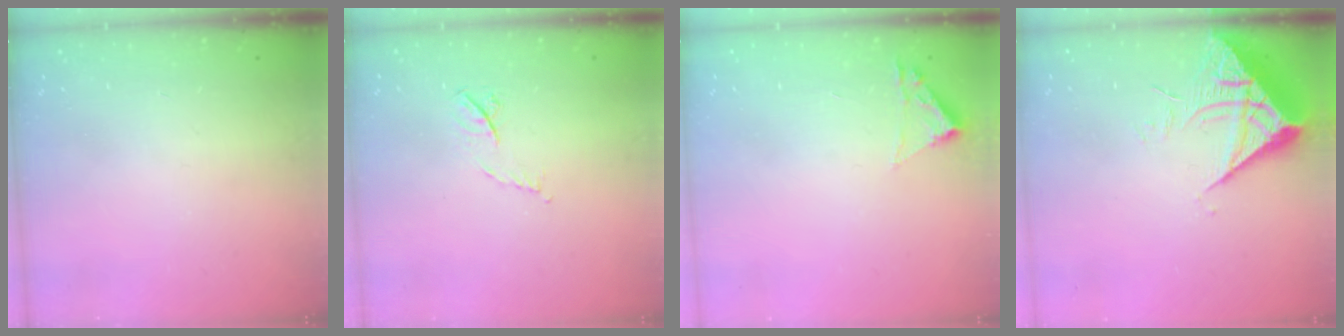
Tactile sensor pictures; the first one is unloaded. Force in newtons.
{"total": 5.2, "press": 5.1, "slide": 0.8}
{"total": 1.8, "press": 1.8, "slide": 0.2}
{"total": 8.0, "press": 8.0, "slide": 0.8}